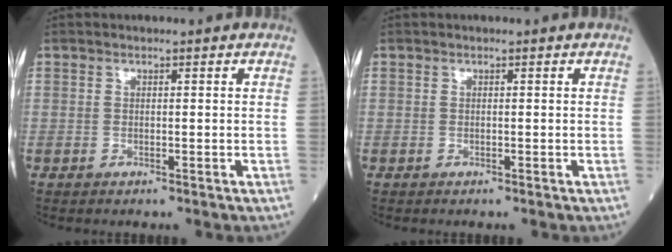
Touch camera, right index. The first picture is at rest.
{"total": 0.0}